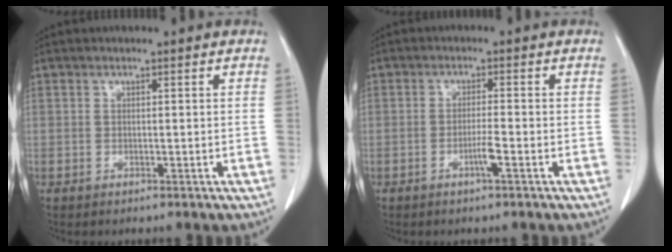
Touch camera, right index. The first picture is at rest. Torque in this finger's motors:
{"motor_torque": [-0.07, -0.01, 0.04, 0.01]}